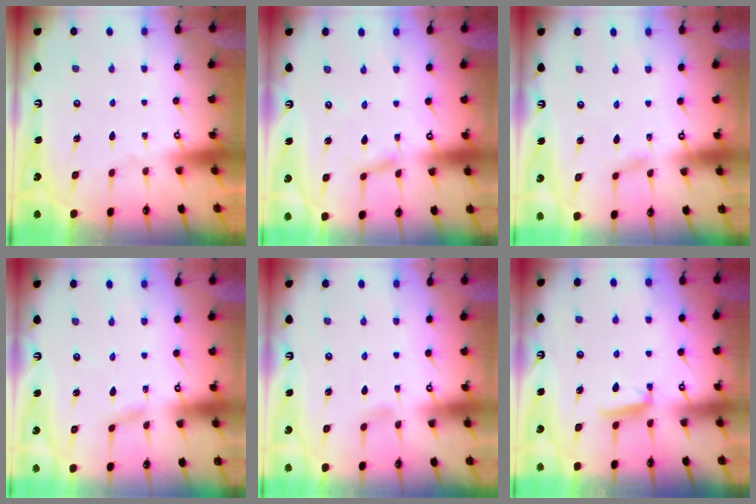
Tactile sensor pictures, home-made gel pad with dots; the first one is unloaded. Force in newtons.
{"total": 2.2, "press": 2.2, "slide": 0.2}
{"total": 2.2, "press": 2.2, "slide": 0.2}
{"total": 1.5, "press": 1.5, "slide": 0.1}
{"total": 2.8, "press": 2.8, "slide": 0.2}
{"total": 5.3, "press": 5.2, "slide": 0.8}